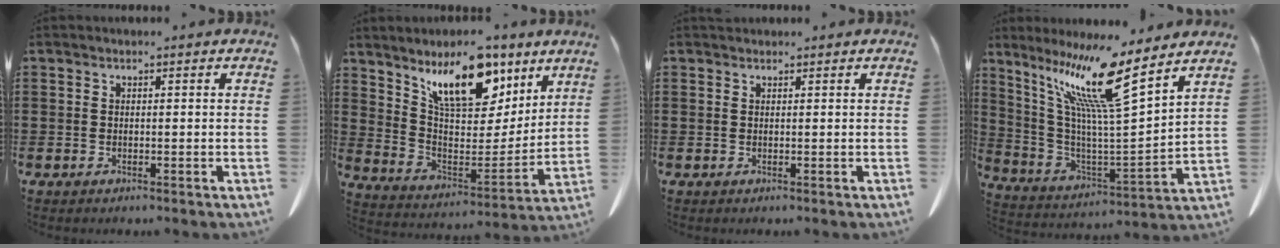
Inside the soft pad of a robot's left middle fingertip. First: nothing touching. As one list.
[{"total": 11.8, "force": [8.6, 4.8, 6.5], "torque": [-0.127, -0.043, 0.154]}, {"total": 0.5, "force": [0.5, 0.2, 0.0], "torque": [-0.001, 0.001, 0.010]}, {"total": 12.8, "force": [9.2, -0.1, 8.9], "torque": [-0.203, -0.050, 0.145]}]